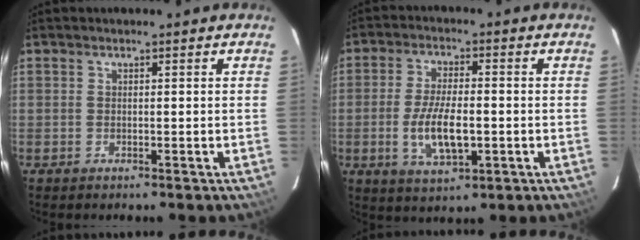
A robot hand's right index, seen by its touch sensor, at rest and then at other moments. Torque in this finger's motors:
{"motor_torque": [0.21, 0.05, 0.30, 0.10]}